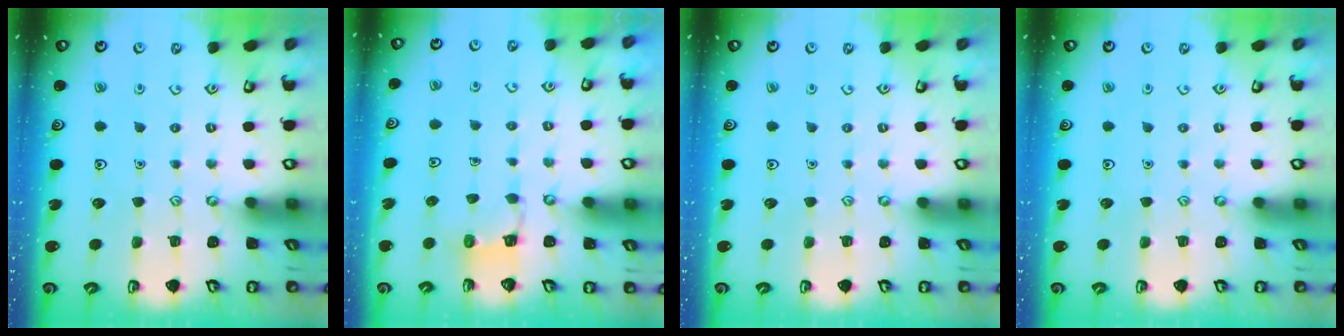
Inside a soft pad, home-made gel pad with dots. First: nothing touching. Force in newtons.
{"total": 2.9, "press": 2.9, "slide": 0.3}
{"total": 0.0}
{"total": 0.0}